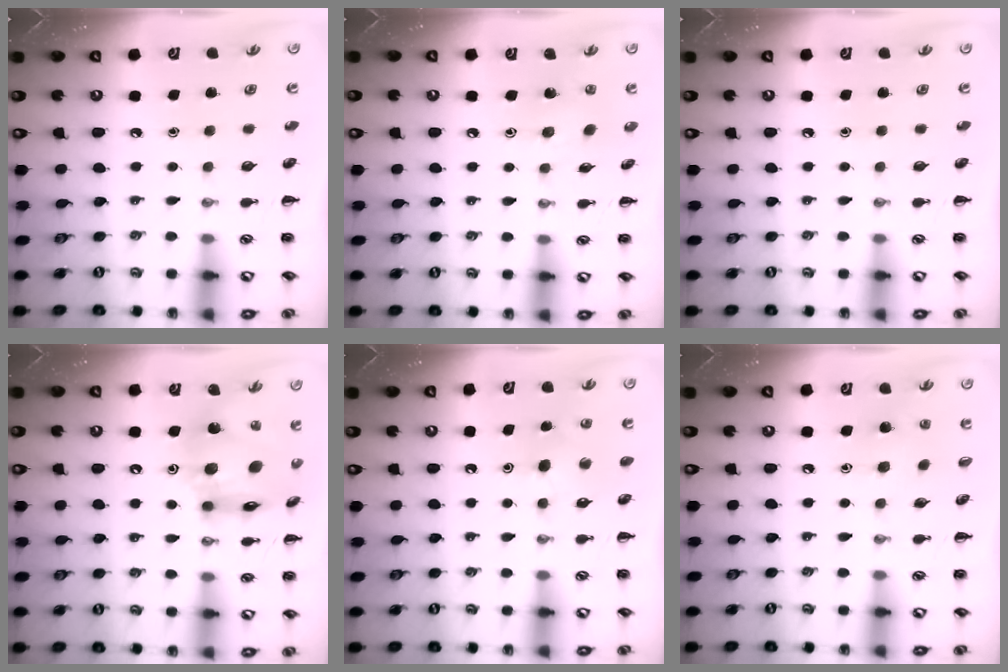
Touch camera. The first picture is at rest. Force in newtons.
{"total": 3.9, "press": 3.8, "slide": 1.0}
{"total": 0.0}
{"total": 17.3, "press": 17.0, "slide": 2.9}
{"total": 5.3, "press": 5.0, "slide": 1.7}
{"total": 5.7, "press": 5.6, "slide": 1.4}